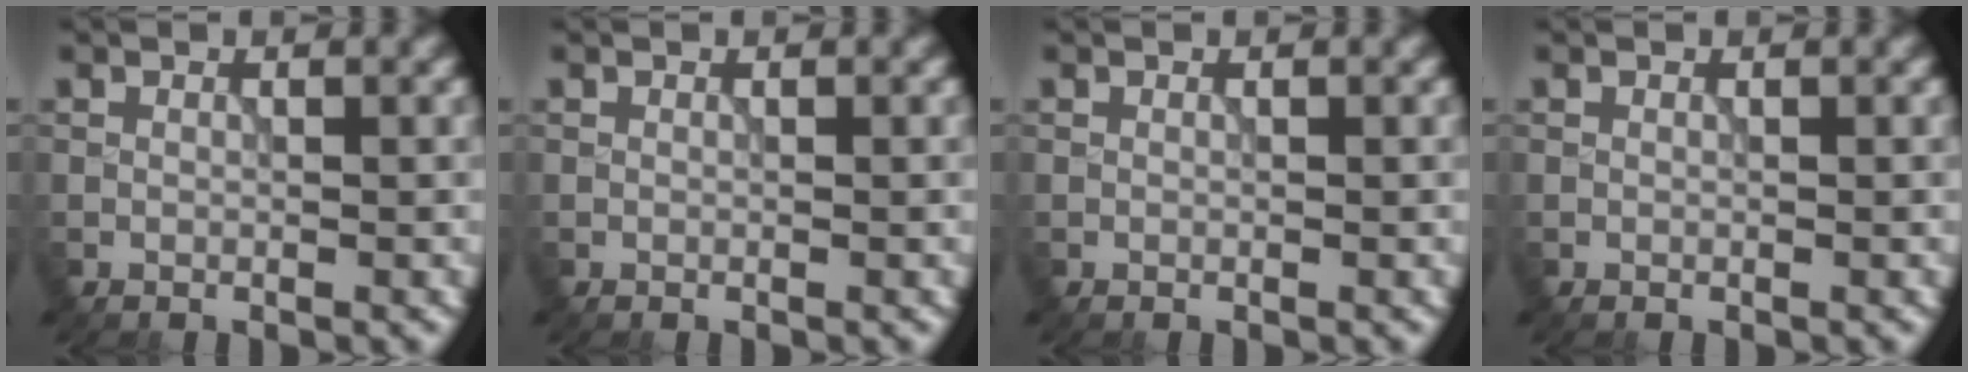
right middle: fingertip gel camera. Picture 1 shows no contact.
{"total": 0.0}
{"total": 0.0}
{"total": 0.0}